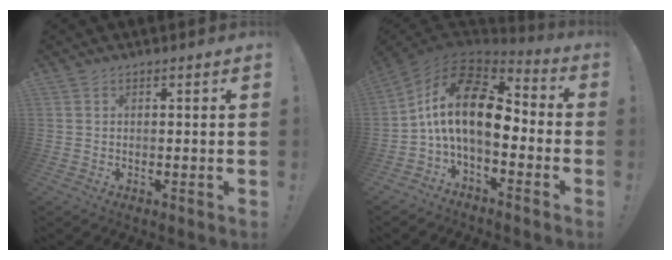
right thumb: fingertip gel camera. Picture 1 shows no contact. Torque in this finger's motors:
{"motor_torque": [2.04, 2.97, 1.53, -1.24, 0.19]}